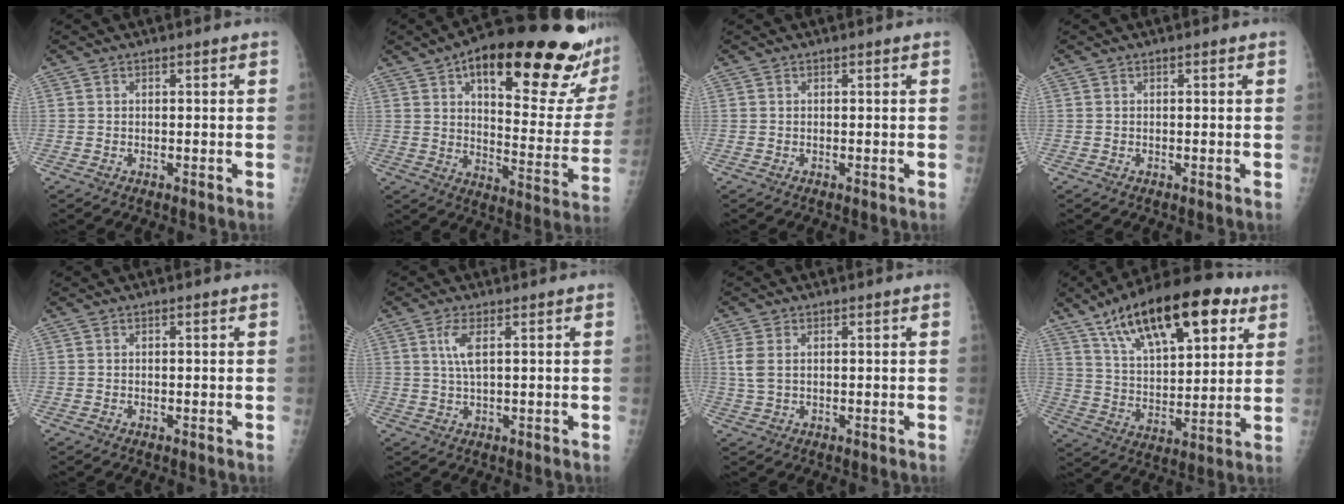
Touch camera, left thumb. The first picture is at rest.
{"total": 28.8, "force": [17.7, 8.4, 21.1], "torque": [-0.259, -0.054, 0.246]}
{"total": 0.0}
{"total": 0.0}
{"total": 0.0}
{"total": 3.7, "force": [1.2, 0.8, 3.4], "torque": [-0.084, -0.001, 0.028]}
{"total": 3.3, "force": [0.6, 1.9, 2.7], "torque": [-0.077, 0.003, 0.014]}
{"total": 23.7, "force": [12.7, 9.9, 17.4], "torque": [-0.254, -0.025, 0.212]}